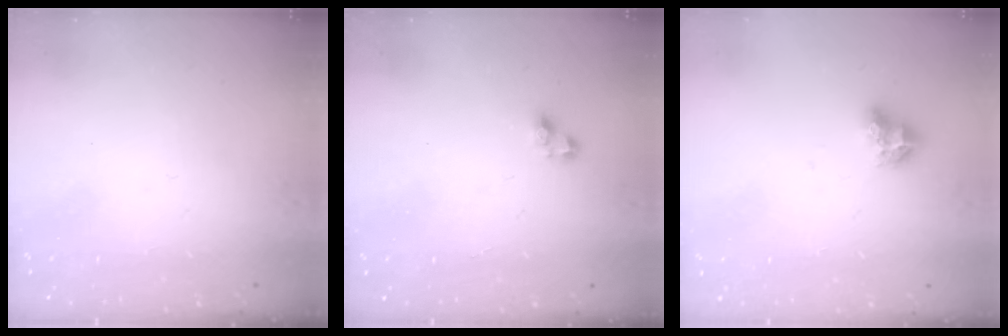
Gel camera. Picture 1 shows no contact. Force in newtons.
{"total": 3.2, "press": 3.2, "slide": 0.3}
{"total": 7.1, "press": 7.1, "slide": 0.7}